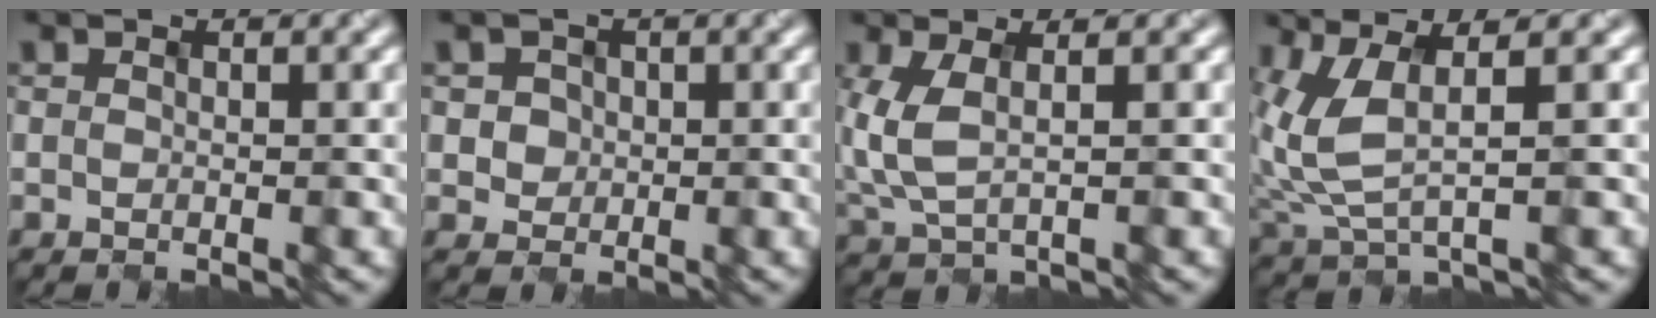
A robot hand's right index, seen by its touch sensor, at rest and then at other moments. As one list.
[{"total": 2.5, "force": [0.6, 2.3, 0.7], "torque": [-0.022, 0.002, 0.015]}, {"total": 3.7, "force": [0.4, 1.9, 3.2], "torque": [-0.089, -0.001, 0.010]}, {"total": 4.9, "force": [1.3, 1.9, 4.3], "torque": [-0.121, -0.004, 0.034]}]